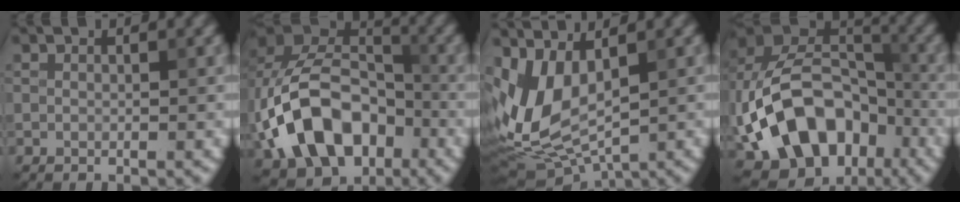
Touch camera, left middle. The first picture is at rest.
{"total": 13.2, "force": [-4.3, 9.0, 8.7], "torque": [-0.172, 0.005, -0.084]}
{"total": 8.1, "force": [0.6, 4.3, 6.9], "torque": [-0.159, -0.010, 0.017]}
{"total": 15.1, "force": [-5.6, 10.3, 9.5], "torque": [-0.185, -0.002, -0.099]}